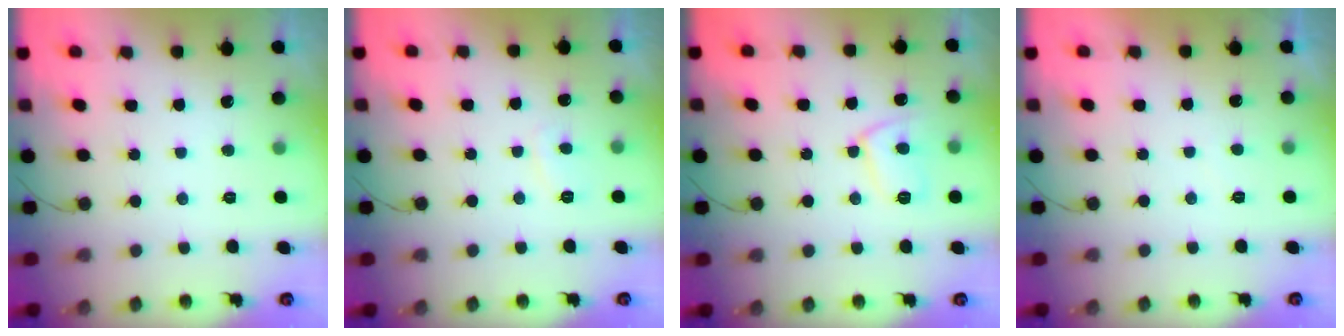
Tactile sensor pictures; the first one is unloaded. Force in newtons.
{"total": 2.1, "press": 2.0, "slide": 0.7}
{"total": 8.2, "press": 8.2, "slide": 0.7}
{"total": 0.0}